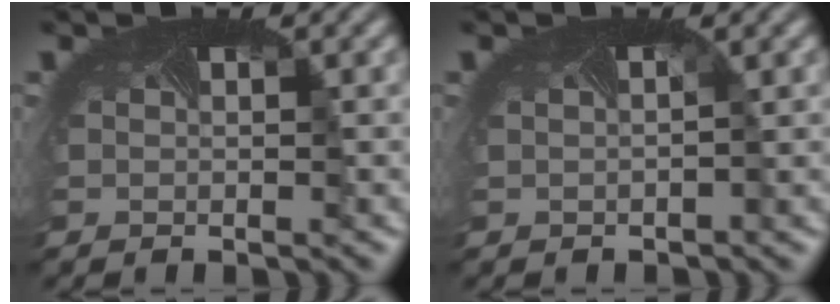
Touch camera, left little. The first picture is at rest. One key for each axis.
{"total": 0.5, "fx": 0.3, "fy": 0.4, "fz": 0.0, "tx": 0.006, "ty": 0.014, "tz": -0.003}